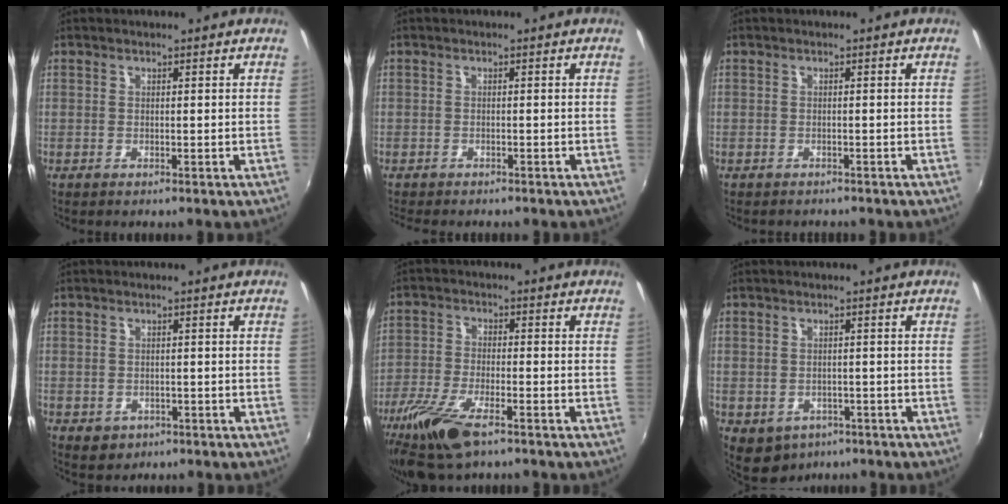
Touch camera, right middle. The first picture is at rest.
{"total": 2.6, "force": [-2.4, 0.9, 0.6], "torque": [-0.026, -0.012, -0.043]}
{"total": 1.8, "force": [-1.6, 0.6, 0.3], "torque": [-0.013, -0.010, -0.022]}
{"total": 3.1, "force": [-1.2, 2.6, 1.2], "torque": [-0.028, -0.005, -0.010]}
{"total": 7.3, "force": [-4.8, 2.2, 5.1], "torque": [-0.126, -0.021, -0.092]}
{"total": 6.3, "force": [-3.2, 4.8, 2.6], "torque": [-0.059, -0.018, -0.035]}